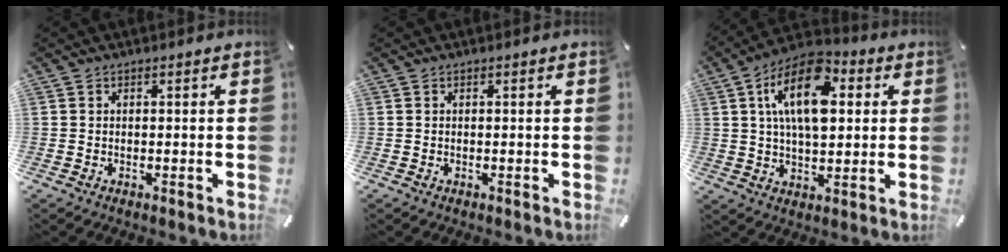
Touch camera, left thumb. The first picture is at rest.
{"total": 0.0}
{"total": 16.1, "force": [4.6, 8.9, 12.6], "torque": [-0.221, -0.006, 0.076]}